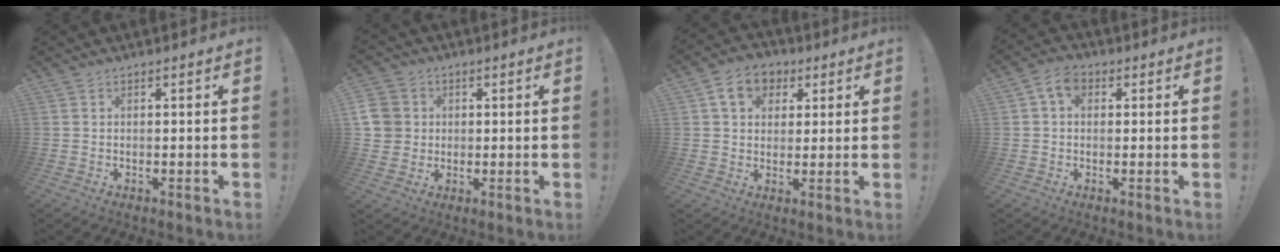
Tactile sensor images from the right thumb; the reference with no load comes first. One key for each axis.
{"total": 7.6, "fx": 1.5, "fy": 7.0, "fz": 2.3, "tx": -0.047, "ty": 0.002, "tz": 0.032}
{"total": 10.0, "fx": 4.2, "fy": 7.9, "fz": 4.5, "tx": -0.065, "ty": -0.005, "tz": 0.081}
{"total": 5.8, "fx": 1.8, "fy": 4.1, "fz": 3.7, "tx": -0.065, "ty": 0.006, "tz": 0.035}